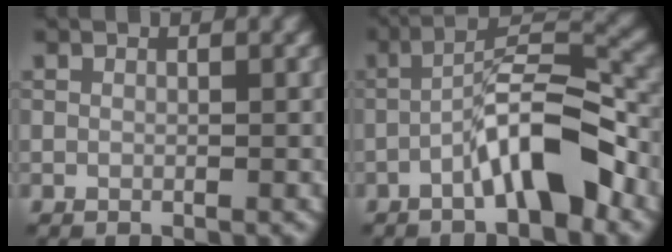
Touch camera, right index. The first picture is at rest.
{"total": 7.5, "force": [-3.2, 2.0, 6.4], "torque": [-0.106, 0.022, -0.061]}